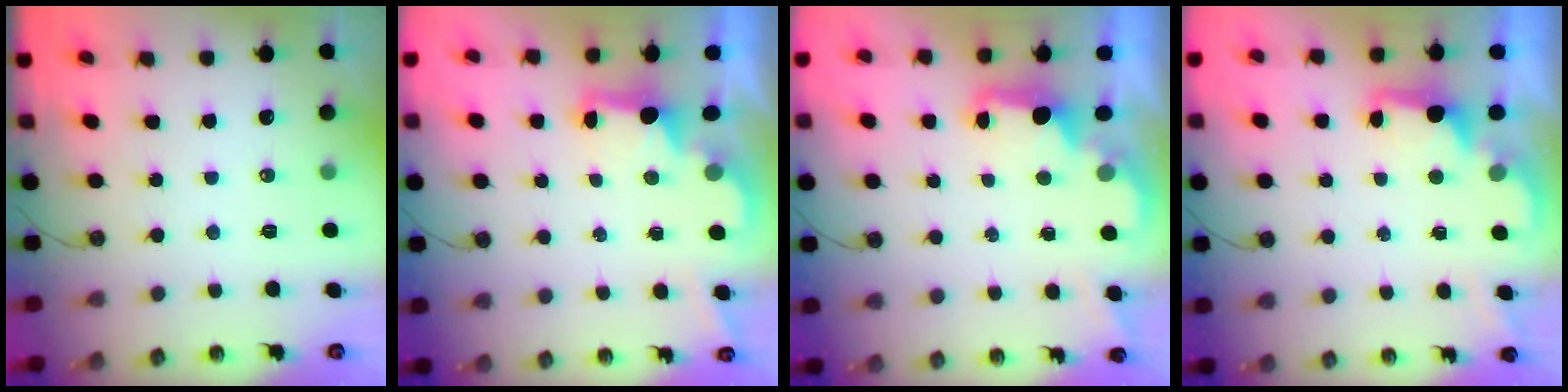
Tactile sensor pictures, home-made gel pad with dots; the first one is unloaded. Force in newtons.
{"total": 2.1, "press": 2.0, "slide": 0.7}
{"total": 2.3, "press": 2.2, "slide": 0.8}
{"total": 3.3, "press": 3.3, "slide": 0.7}